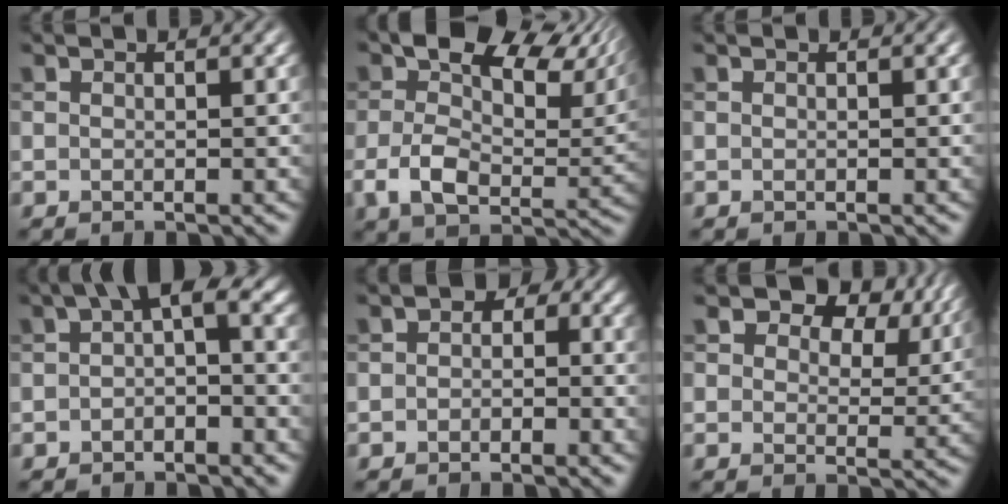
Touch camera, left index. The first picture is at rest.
{"total": 11.5, "force": [3.2, 7.2, 8.4], "torque": [-0.139, -0.009, 0.059]}
{"total": 0.0}
{"total": 4.9, "force": [0.6, 2.3, 4.3], "torque": [-0.050, 0.017, -0.004]}
{"total": 2.7, "force": [-0.4, 2.0, 1.7], "torque": [-0.010, 0.004, -0.016]}
{"total": 7.8, "force": [4.9, 4.3, 4.3], "torque": [-0.070, 0.001, 0.069]}